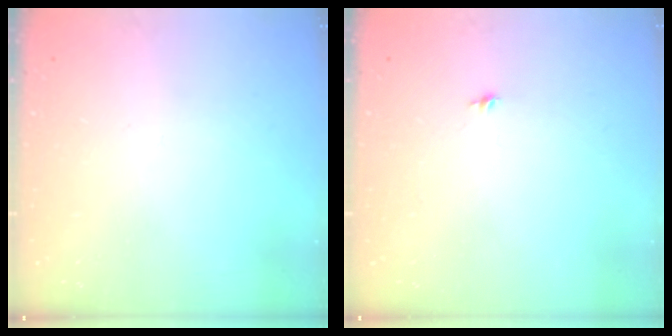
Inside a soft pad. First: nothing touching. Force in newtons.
{"total": 4.2, "press": 4.2, "slide": 0.4}